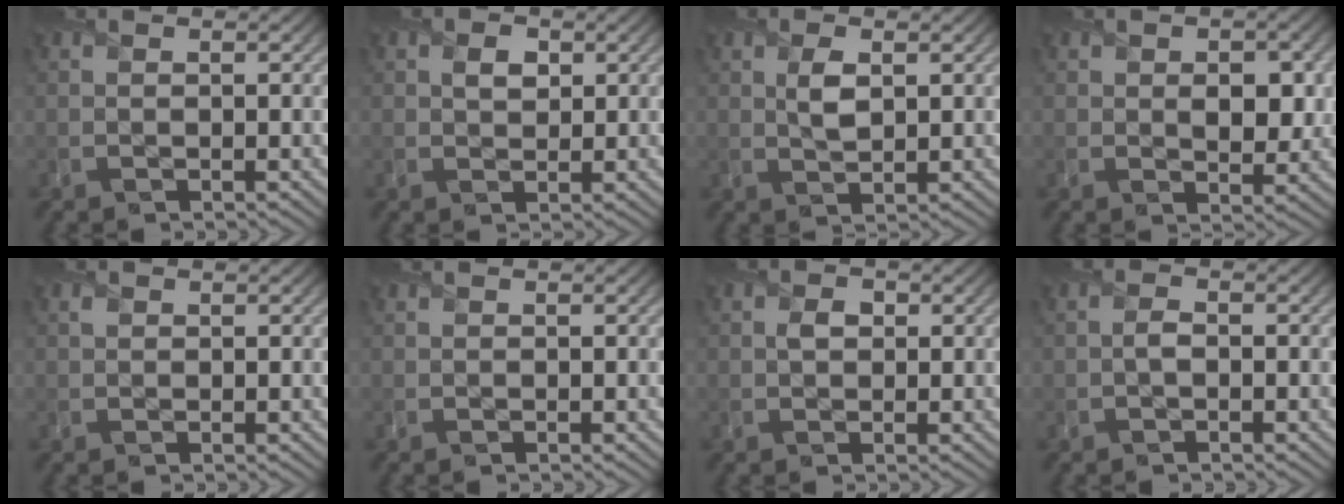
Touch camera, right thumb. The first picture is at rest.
{"total": 2.3, "force": [0.8, 1.7, 1.3], "torque": [-0.027, -0.002, 0.014]}
{"total": 3.0, "force": [0.9, 1.6, 2.4], "torque": [-0.051, -0.003, 0.019]}
{"total": 4.5, "force": [0.5, 2.9, 3.4], "torque": [-0.050, -0.007, 0.009]}
{"total": 0.5, "force": [0.3, 0.4, 0.1], "torque": [-0.001, -0.002, 0.006]}
{"total": 0.0}
{"total": 1.5, "force": [0.2, 1.3, 0.8], "torque": [-0.016, -0.002, 0.000]}
{"total": 1.2, "force": [-0.4, 0.6, 0.9], "torque": [-0.018, 0.002, -0.010]}